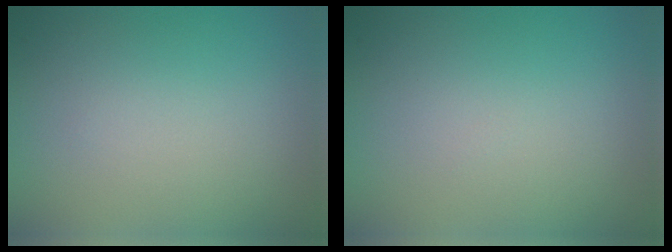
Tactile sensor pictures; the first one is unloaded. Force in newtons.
{"total": 0.0}